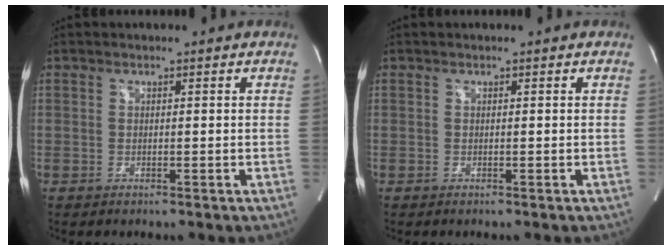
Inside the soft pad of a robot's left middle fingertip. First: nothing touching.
{"total": 0.0}